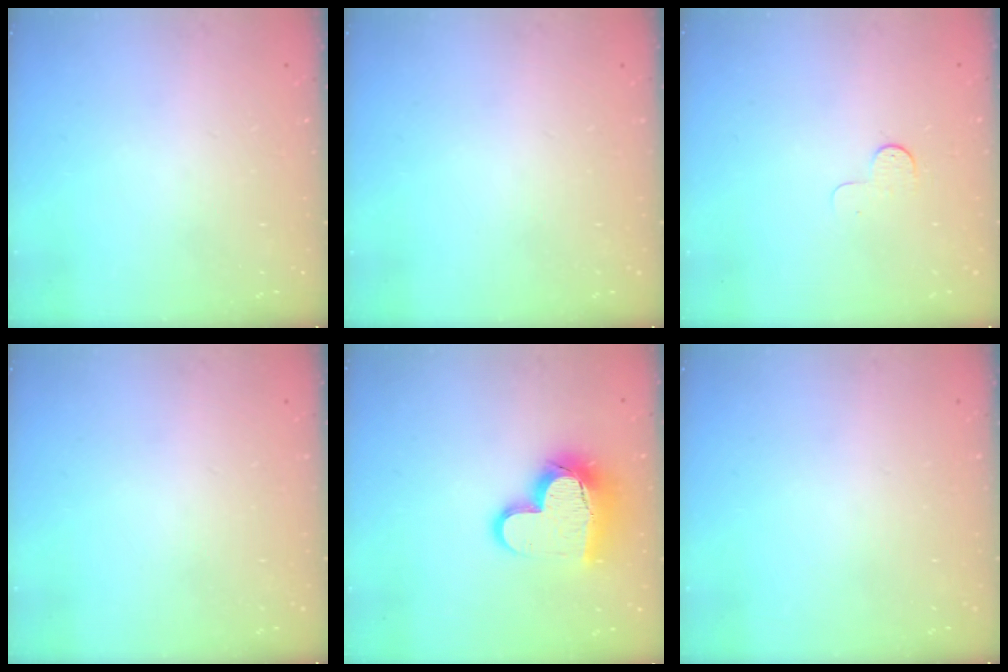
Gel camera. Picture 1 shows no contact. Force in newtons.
{"total": 0.0}
{"total": 3.3, "press": 3.3, "slide": 0.4}
{"total": 0.0}
{"total": 14.9, "press": 14.9, "slide": 1.2}
{"total": 0.0}